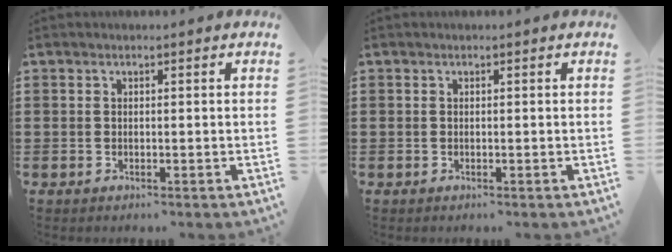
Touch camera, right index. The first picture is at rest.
{"total": 0.0}